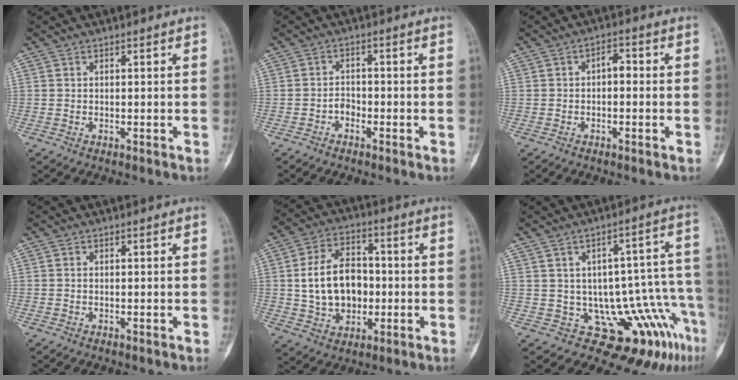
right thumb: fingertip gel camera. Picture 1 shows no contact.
{"total": 1.9, "force": [-1.1, 1.3, 0.7], "torque": [-0.002, 0.013, -0.026]}
{"total": 2.9, "force": [-0.2, 1.6, 2.4], "torque": [-0.025, 0.013, -0.011]}
{"total": 0.0}
{"total": 13.8, "force": [-0.1, 9.9, 9.6], "torque": [-0.142, 0.018, 0.005]}
{"total": 15.2, "force": [-6.6, 7.1, 11.6], "torque": [-0.102, 0.061, -0.078]}